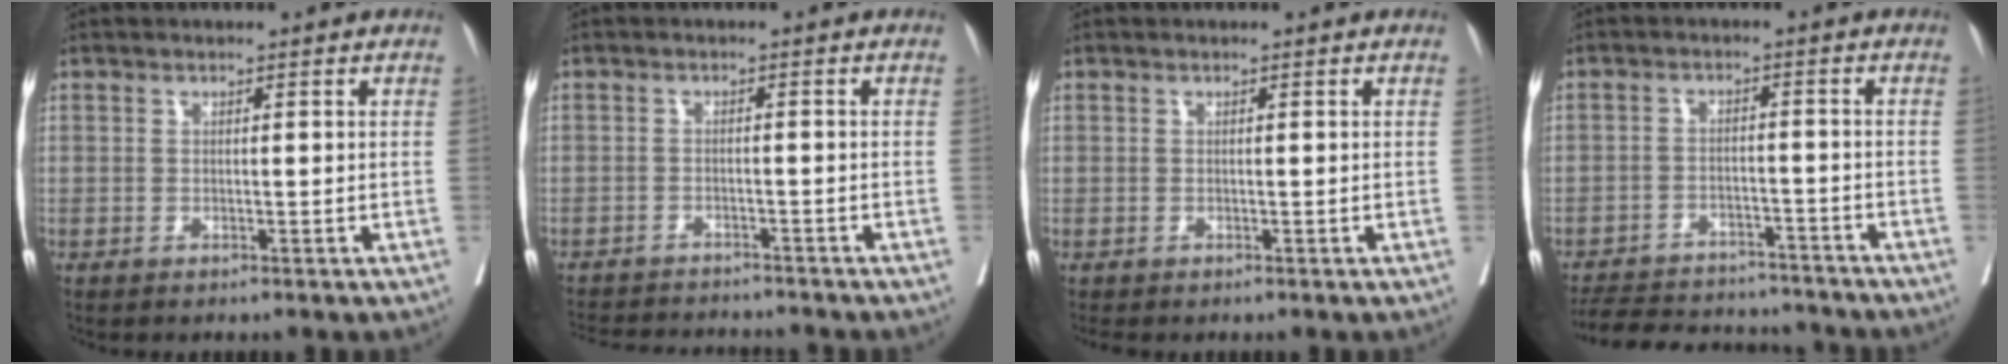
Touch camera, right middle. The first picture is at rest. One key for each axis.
{"total": 11.1, "fx": -10.6, "fy": 1.1, "fz": 3.2, "tx": -0.050, "ty": -0.003, "tz": -0.148}
{"total": 0.8, "fx": -0.7, "fy": 0.2, "fz": 0.2, "tx": -0.007, "ty": -0.002, "tz": -0.015}
{"total": 15.7, "fx": -14.4, "fy": 4.4, "fz": 4.3, "tx": -0.089, "ty": 0.004, "tz": -0.201}